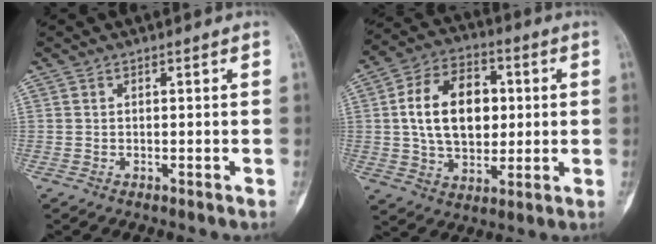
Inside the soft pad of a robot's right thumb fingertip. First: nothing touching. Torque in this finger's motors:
{"motor_torque": [1.19, 2.60, 0.74, -0.49, 0.40]}